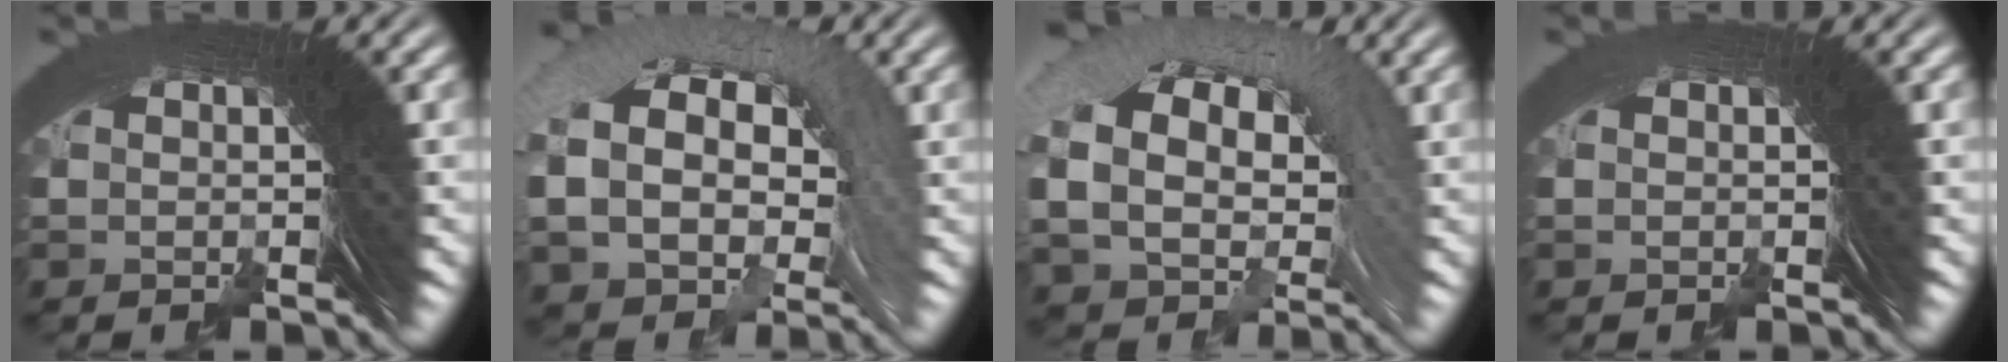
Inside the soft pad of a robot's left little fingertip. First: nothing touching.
{"total": 9.3, "force": [1.5, 6.2, 6.8], "torque": [-0.126, -0.011, 0.027]}
{"total": 9.8, "force": [2.1, 6.6, 7.0], "torque": [-0.127, -0.005, 0.036]}
{"total": 0.8, "force": [-0.5, -0.5, -0.4], "torque": [0.010, 0.004, -0.008]}